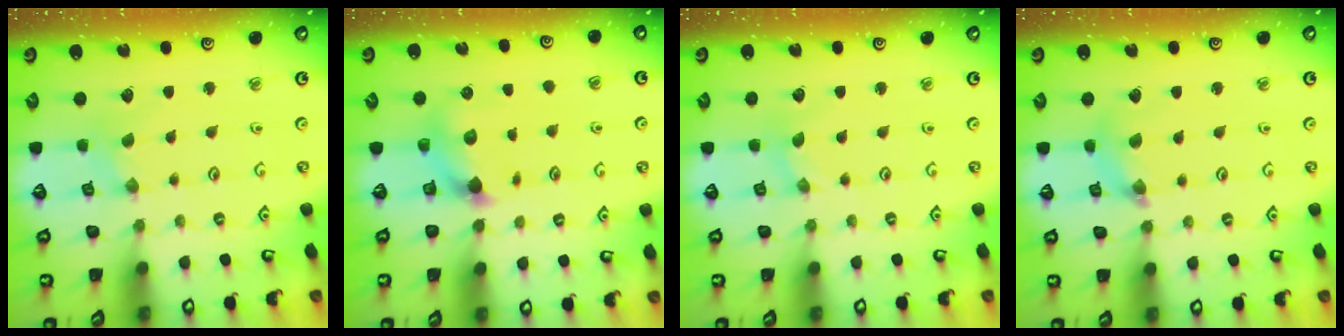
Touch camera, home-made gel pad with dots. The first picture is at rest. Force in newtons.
{"total": 7.0, "press": 7.0, "slide": 0.6}
{"total": 0.0}
{"total": 4.1, "press": 4.1, "slide": 0.4}